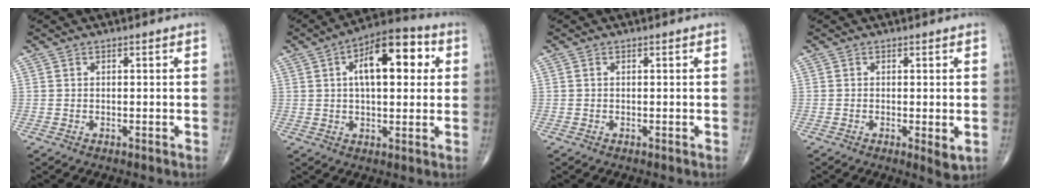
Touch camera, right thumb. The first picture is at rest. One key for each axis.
{"total": 14.9, "fx": 3.8, "fy": 7.0, "fz": 12.6, "tx": -0.167, "ty": 0.018, "tz": 0.053}
{"total": 0.0}
{"total": 2.5, "fx": -0.4, "fy": 0.7, "fz": 2.4, "tx": -0.039, "ty": -0.011, "tz": -0.008}